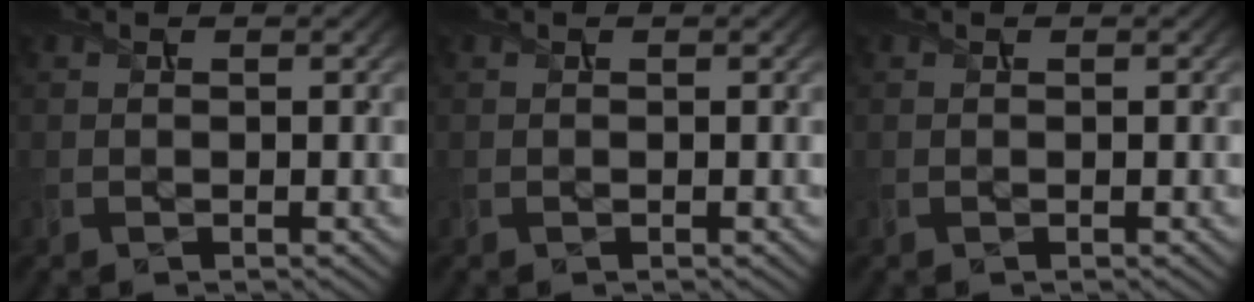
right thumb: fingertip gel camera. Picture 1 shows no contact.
{"total": 0.0}
{"total": 0.0}